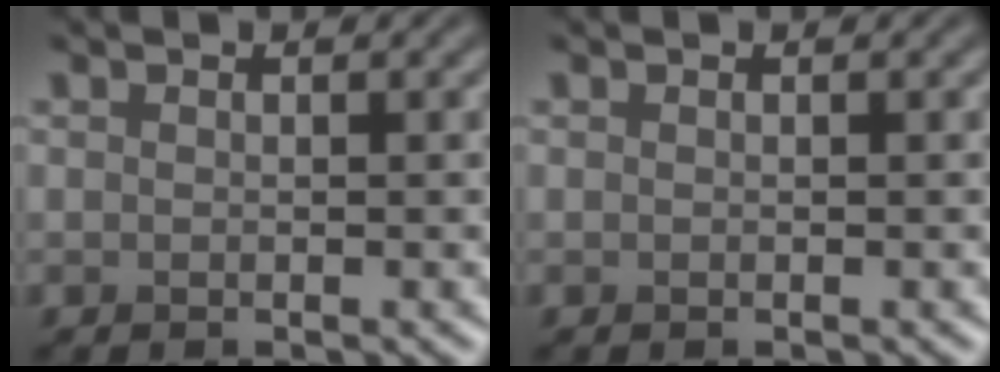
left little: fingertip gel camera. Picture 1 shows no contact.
{"total": 0.0}